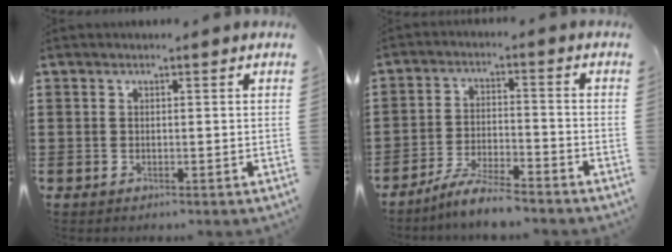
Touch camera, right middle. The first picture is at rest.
{"total": 5.9, "force": [-5.4, 0.2, 2.4], "torque": [-0.051, -0.004, -0.104]}